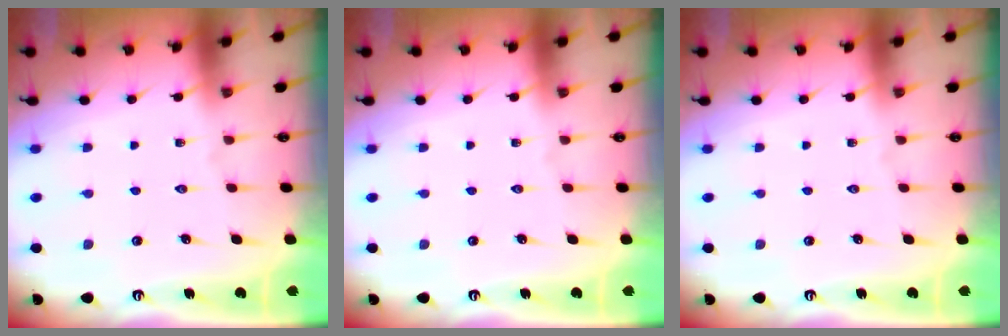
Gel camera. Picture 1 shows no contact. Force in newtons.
{"total": 0.0}
{"total": 0.0}